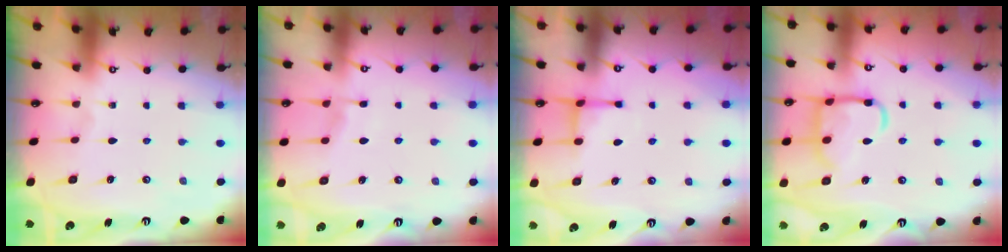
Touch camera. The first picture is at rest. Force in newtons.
{"total": 4.6, "press": 4.6, "slide": 0.6}
{"total": 2.8, "press": 2.7, "slide": 0.6}
{"total": 12.4, "press": 12.4, "slide": 0.8}